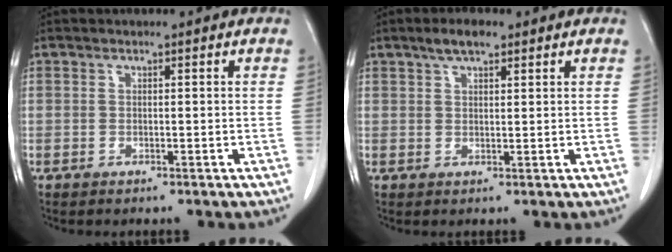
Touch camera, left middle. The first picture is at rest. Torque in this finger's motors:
{"motor_torque": [0.68, -0.48, 0.01, 0.00]}